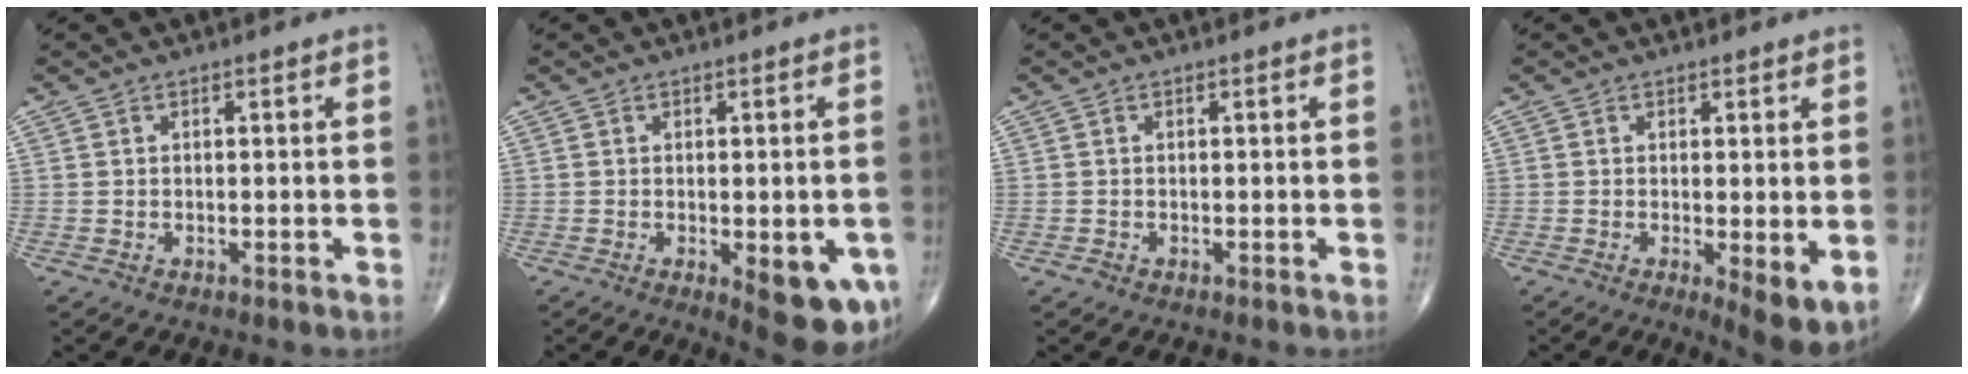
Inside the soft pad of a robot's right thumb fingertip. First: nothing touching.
{"total": 10.4, "force": [-3.2, 4.0, 9.1], "torque": [-0.095, -0.011, -0.031]}
{"total": 0.6, "force": [-0.3, 0.5, 0.1], "torque": [-0.001, 0.001, -0.009]}
{"total": 6.0, "force": [-0.8, 1.9, 5.7], "torque": [-0.082, -0.020, -0.011]}